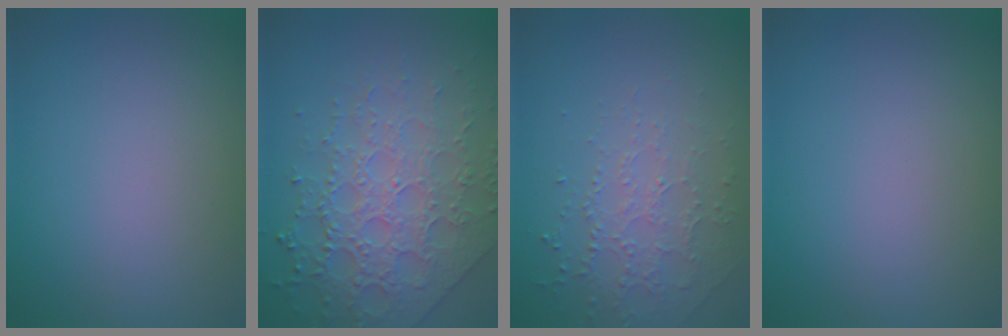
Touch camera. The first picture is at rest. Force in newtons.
{"total": 6.2, "press": 5.2, "slide": 3.3}
{"total": 1.7, "press": 1.5, "slide": 0.8}
{"total": 0.0}